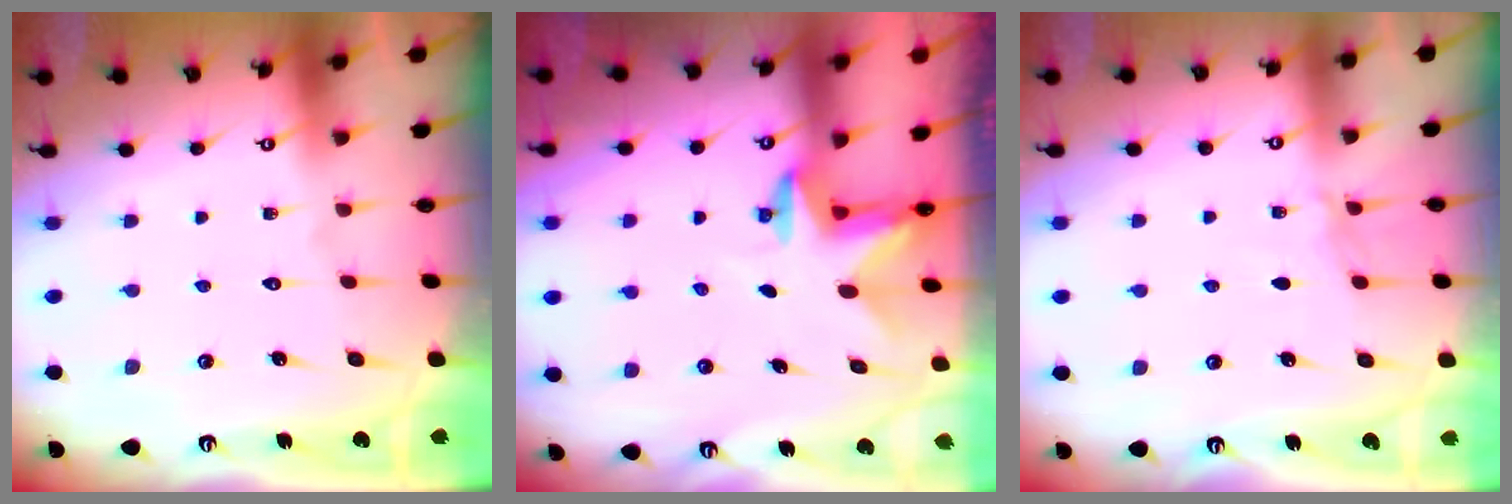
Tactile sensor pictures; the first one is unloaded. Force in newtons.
{"total": 2.4, "press": 2.4, "slide": 0.4}
{"total": 4.5, "press": 4.5, "slide": 0.5}